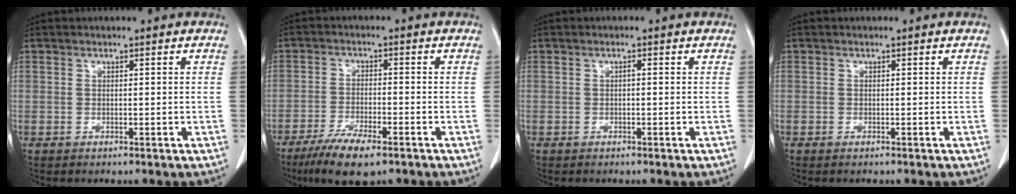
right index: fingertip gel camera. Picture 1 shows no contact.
{"total": 8.2, "force": [-5.6, 1.6, 5.7], "torque": [-0.101, -0.015, -0.094]}
{"total": 0.5, "force": [0.0, 0.1, 0.5], "torque": [-0.009, 0.002, 0.001]}
{"total": 0.0}